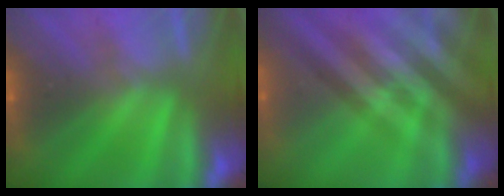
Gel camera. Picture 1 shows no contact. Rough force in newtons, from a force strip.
{"total": 2.4}